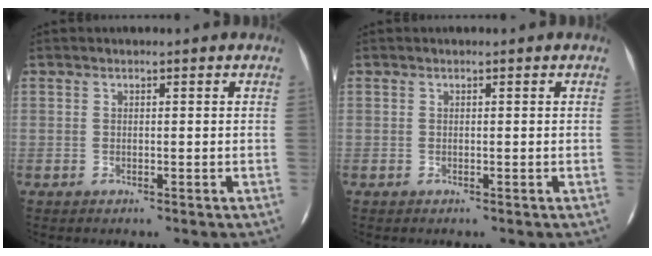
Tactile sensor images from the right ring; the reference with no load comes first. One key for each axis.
{"total": 0.0}